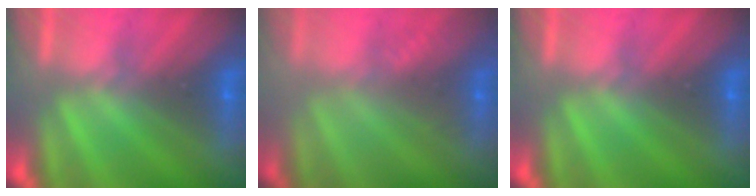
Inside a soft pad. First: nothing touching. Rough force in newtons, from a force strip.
{"total": 2.5}
{"total": 0.0}